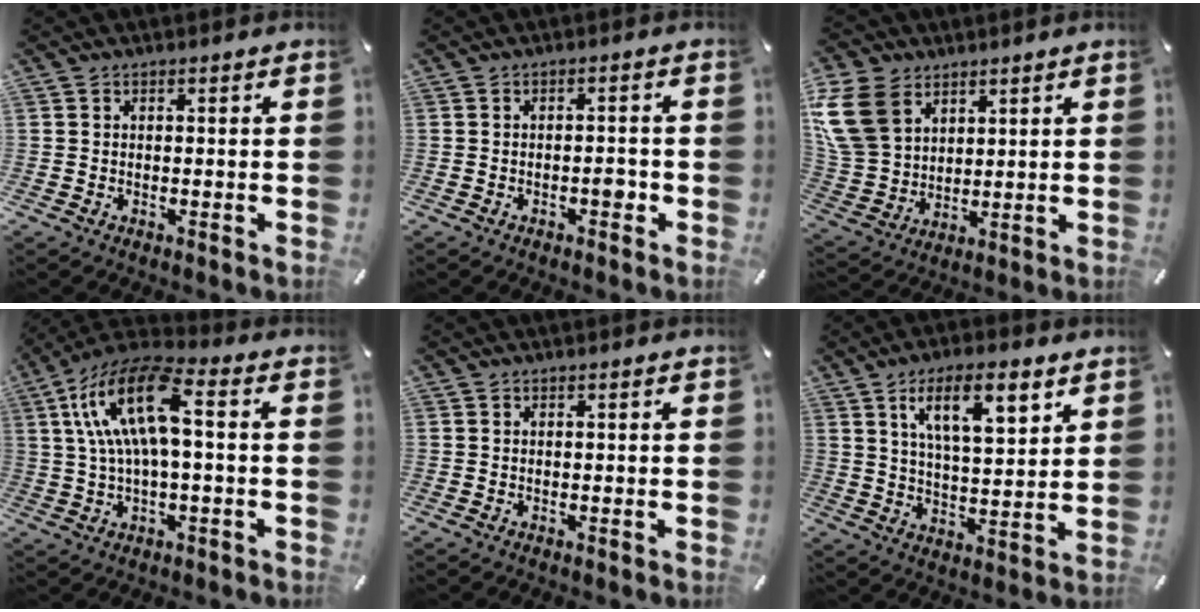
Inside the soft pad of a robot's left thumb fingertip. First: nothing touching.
{"total": 3.1, "force": [-1.3, 1.5, 2.4], "torque": [-0.038, 0.009, -0.022]}
{"total": 14.6, "force": [6.6, 11.1, 6.8], "torque": [-0.192, -0.014, 0.129]}
{"total": 16.1, "force": [2.9, 6.5, 14.4], "torque": [-0.297, 0.002, 0.048]}
{"total": 0.0}
{"total": 12.1, "force": [6.7, 4.8, 8.8], "torque": [-0.139, -0.021, 0.112]}